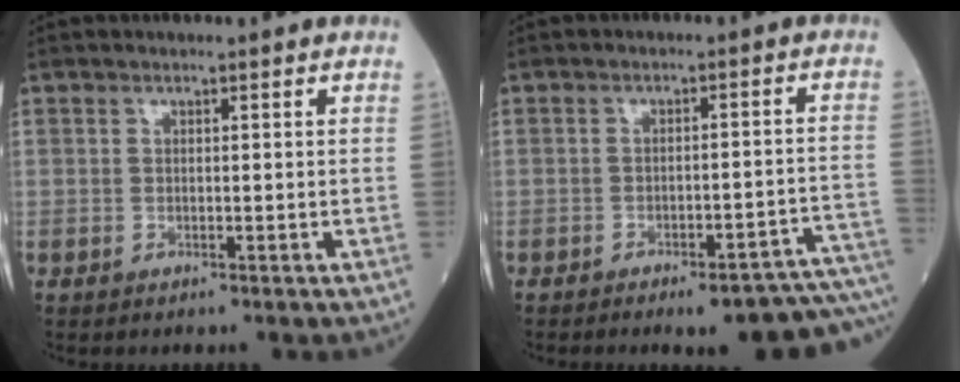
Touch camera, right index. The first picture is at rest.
{"total": 13.4, "force": [-12.0, 0.8, 6.0], "torque": [-0.007, 0.026, -0.136]}